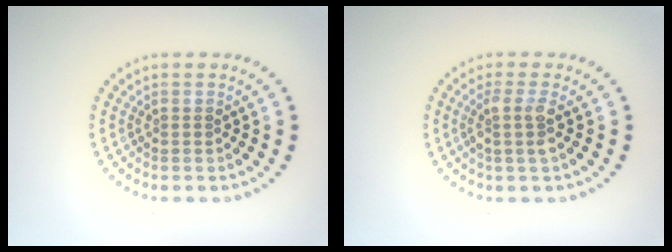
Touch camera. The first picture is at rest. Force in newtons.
{"total": 2.1, "press": 1.7, "slide": 1.3}